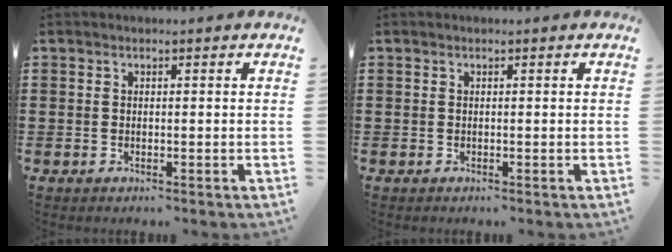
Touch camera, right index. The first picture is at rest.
{"total": 0.0}